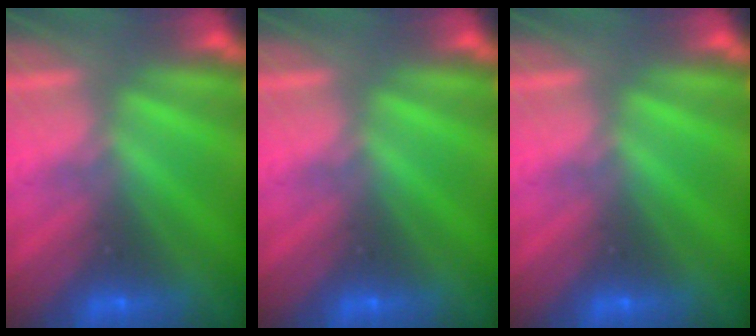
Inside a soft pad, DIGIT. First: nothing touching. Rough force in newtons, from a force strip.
{"total": 0.0}
{"total": 0.0}